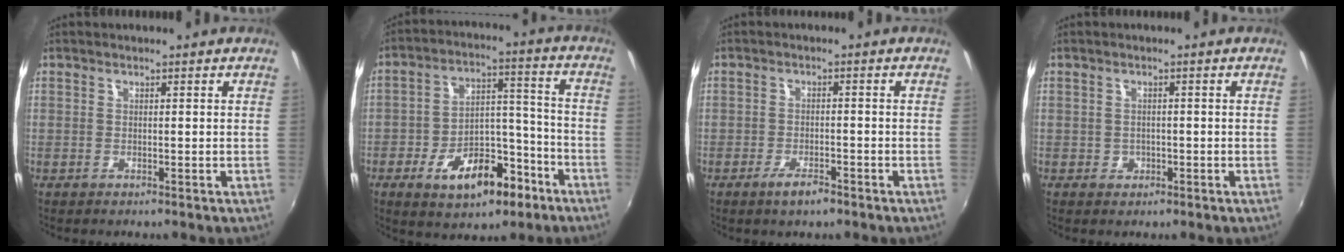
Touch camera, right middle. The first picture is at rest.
{"total": 14.1, "force": [-7.8, 7.6, 9.0], "torque": [-0.159, 0.029, -0.109]}
{"total": 3.6, "force": [-2.5, 1.2, 2.3], "torque": [-0.054, -0.007, -0.046]}
{"total": 2.0, "force": [-0.6, 1.9, 0.5], "torque": [-0.008, -0.003, -0.006]}